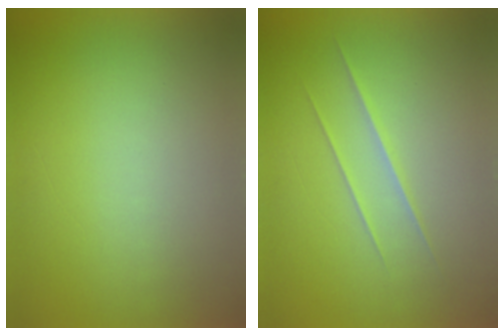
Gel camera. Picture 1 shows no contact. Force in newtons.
{"total": 1.6}